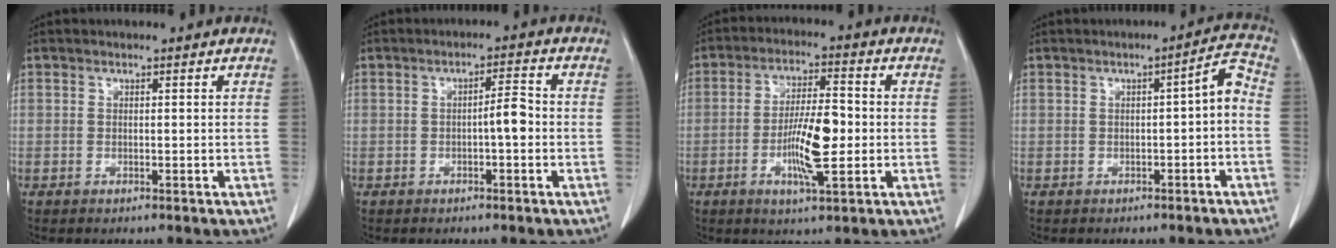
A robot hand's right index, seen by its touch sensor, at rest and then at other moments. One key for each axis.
{"total": 3.2, "fx": -0.7, "fy": 0.5, "fz": 3.1, "tx": -0.045, "ty": 0.005, "tz": -0.012}
{"total": 9.0, "fx": -1.8, "fy": 1.7, "fz": 8.7, "tx": -0.161, "ty": -0.001, "tz": -0.032}
{"total": 4.1, "fx": -1.0, "fy": 0.8, "fz": 3.9, "tx": -0.050, "ty": 0.021, "tz": -0.012}